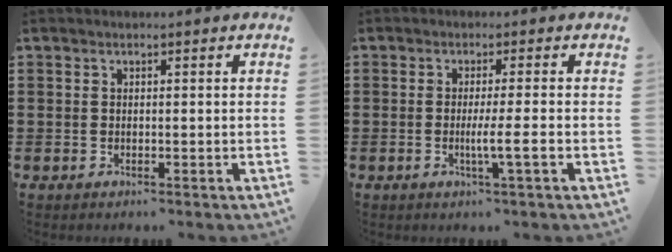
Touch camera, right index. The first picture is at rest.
{"total": 4.1, "force": [-1.0, -0.3, 3.9], "torque": [-0.067, -0.012, -0.020]}